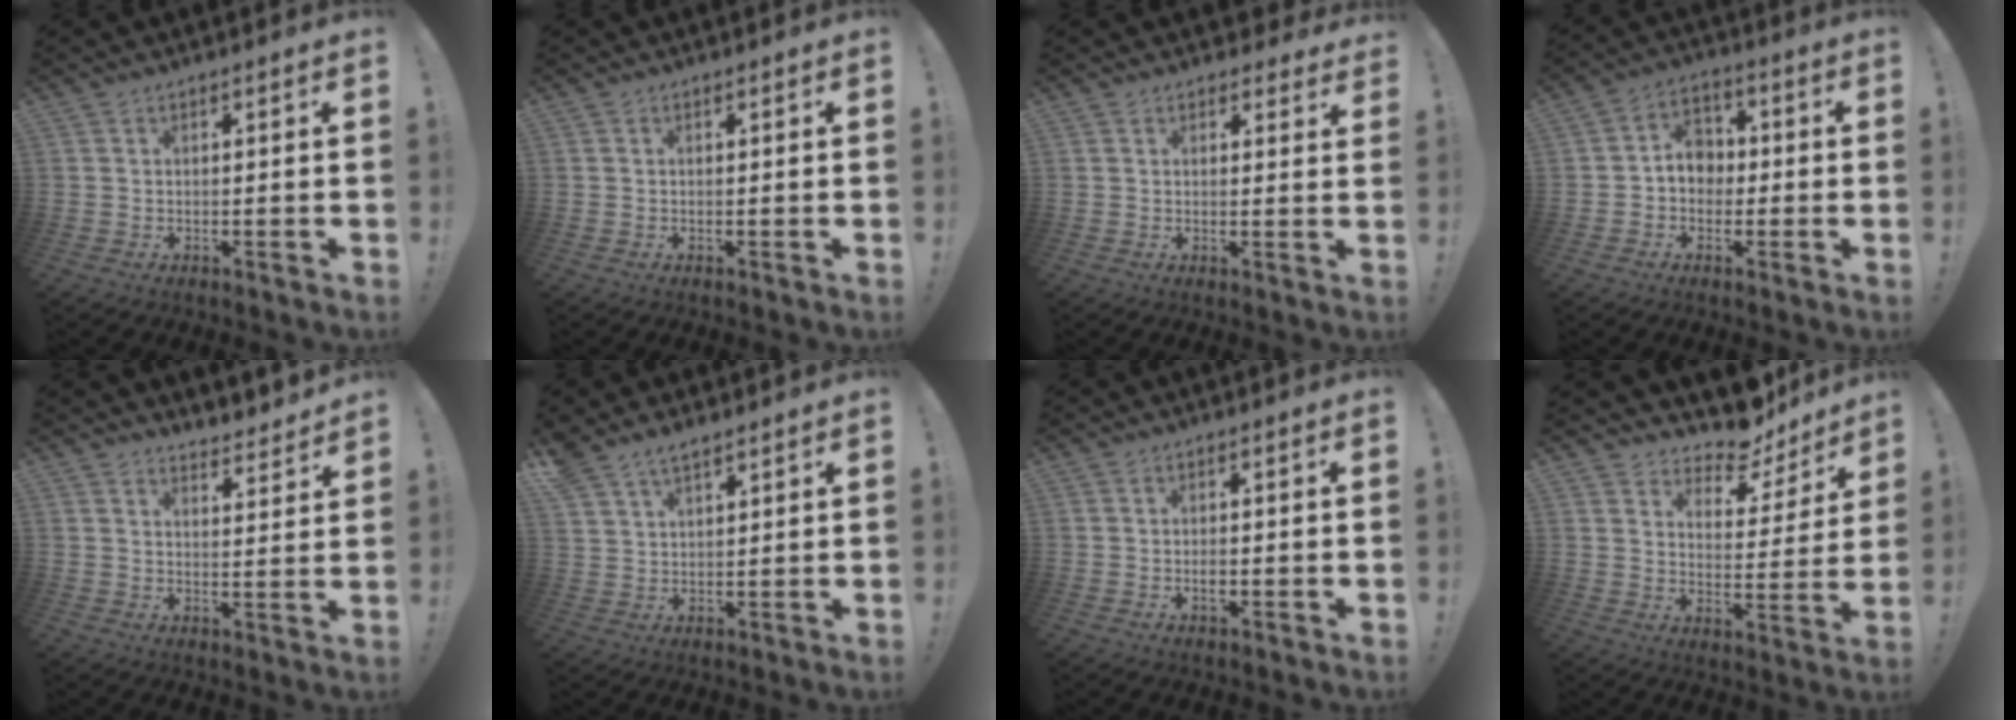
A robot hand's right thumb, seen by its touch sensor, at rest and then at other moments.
{"total": 0.0}
{"total": 2.6, "force": [1.7, 1.9, 0.6], "torque": [0.003, -0.010, 0.029]}
{"total": 7.5, "force": [-0.5, 6.5, 3.6], "torque": [-0.052, 0.015, -0.005]}
{"total": 4.4, "force": [4.1, 0.9, 1.2], "torque": [0.001, -0.047, 0.070]}
{"total": 5.2, "force": [4.2, 2.2, 2.1], "torque": [-0.036, -0.022, 0.080]}
{"total": 2.0, "force": [-0.9, 1.1, 1.4], "torque": [-0.025, 0.003, -0.015]}
{"total": 9.1, "force": [8.3, 3.3, 1.6], "torque": [-0.011, -0.087, 0.145]}